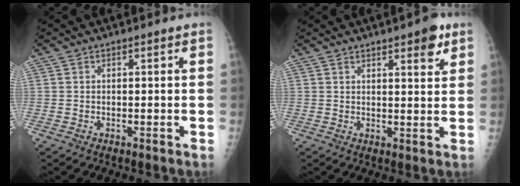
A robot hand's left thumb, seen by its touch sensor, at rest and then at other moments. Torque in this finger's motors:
{"motor_torque": [-0.14, -0.19, -0.02, 0.02, 0.07]}